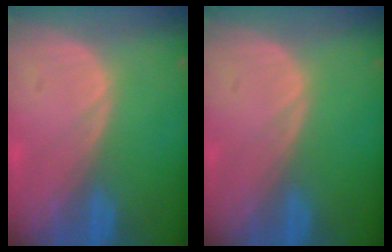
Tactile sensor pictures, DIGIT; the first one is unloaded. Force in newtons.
{"total": 0.0}